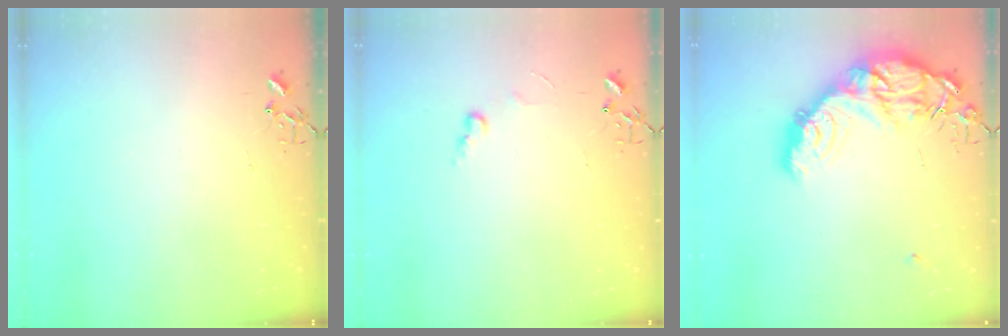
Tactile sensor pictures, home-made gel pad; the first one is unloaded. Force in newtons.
{"total": 5.5, "press": 5.5, "slide": 0.7}
{"total": 19.0, "press": 18.9, "slide": 1.7}